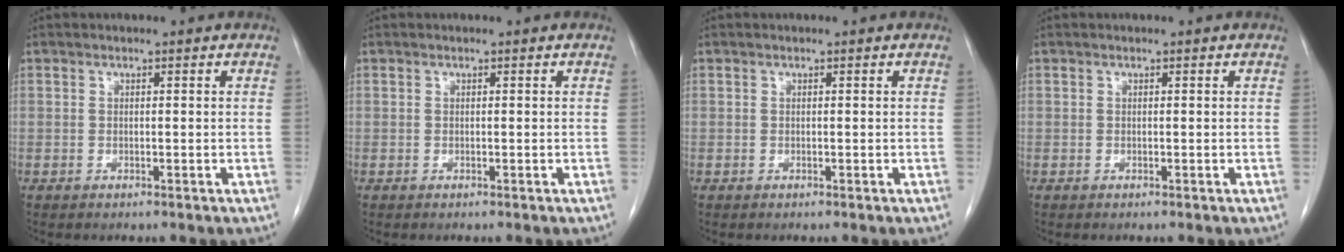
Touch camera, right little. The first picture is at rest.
{"total": 0.0}
{"total": 0.0}
{"total": 0.0}